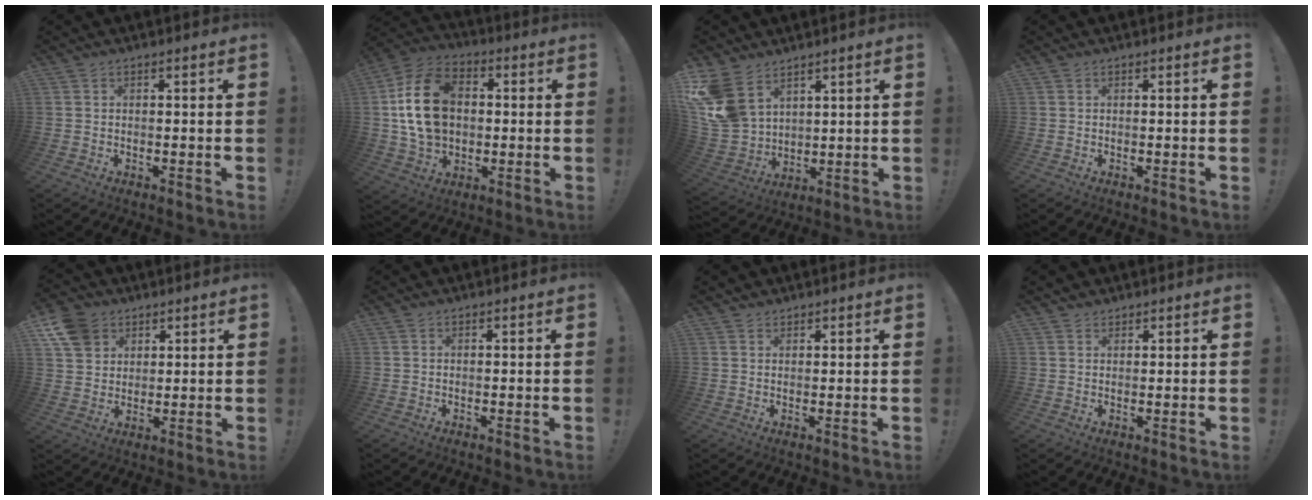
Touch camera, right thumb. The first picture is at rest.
{"total": 19.6, "force": [1.9, 14.8, 12.8], "torque": [-0.214, 0.015, 0.043]}
{"total": 13.6, "force": [7.7, 9.0, 6.8], "torque": [-0.147, -0.047, 0.154]}
{"total": 0.0}
{"total": 9.8, "force": [5.3, 7.5, 3.5], "torque": [-0.070, -0.024, 0.107]}
{"total": 0.0}
{"total": 1.5, "force": [1.2, 0.9, 0.1], "torque": [0.002, -0.005, 0.022]}
{"total": 1.8, "force": [1.3, 1.2, 0.1], "torque": [0.002, -0.005, 0.025]}